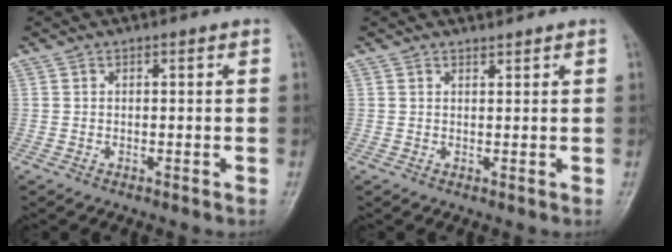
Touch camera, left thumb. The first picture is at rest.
{"total": 0.8, "force": [0.8, 0.1, 0.0], "torque": [0.000, -0.009, 0.013]}